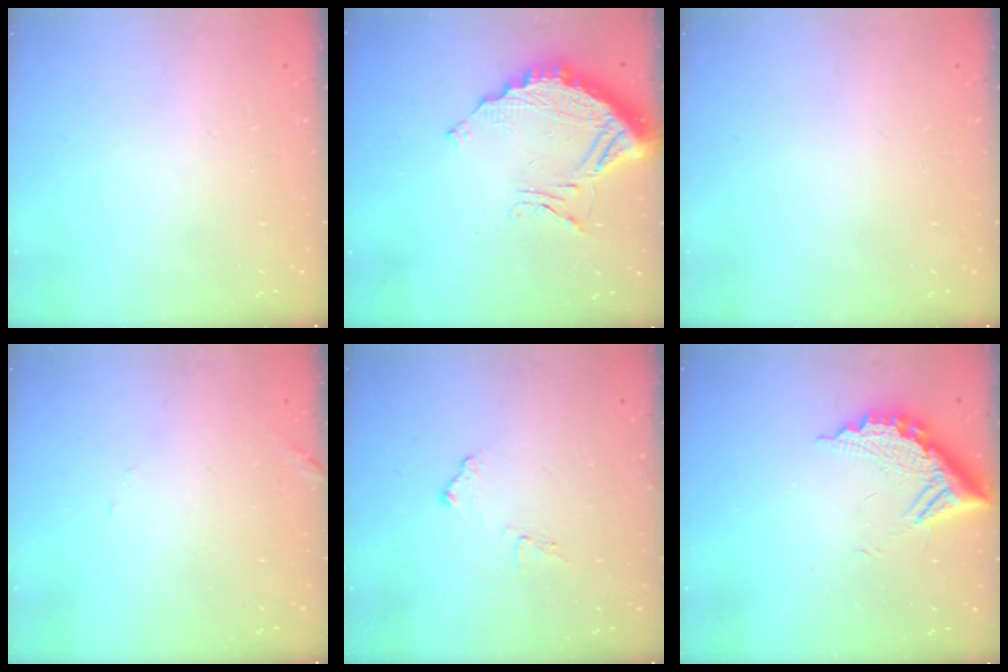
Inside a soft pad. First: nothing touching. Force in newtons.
{"total": 12.8, "press": 12.8, "slide": 0.8}
{"total": 0.0}
{"total": 7.7, "press": 7.7, "slide": 0.3}
{"total": 8.0, "press": 8.0, "slide": 0.4}
{"total": 12.4, "press": 12.4, "slide": 1.0}